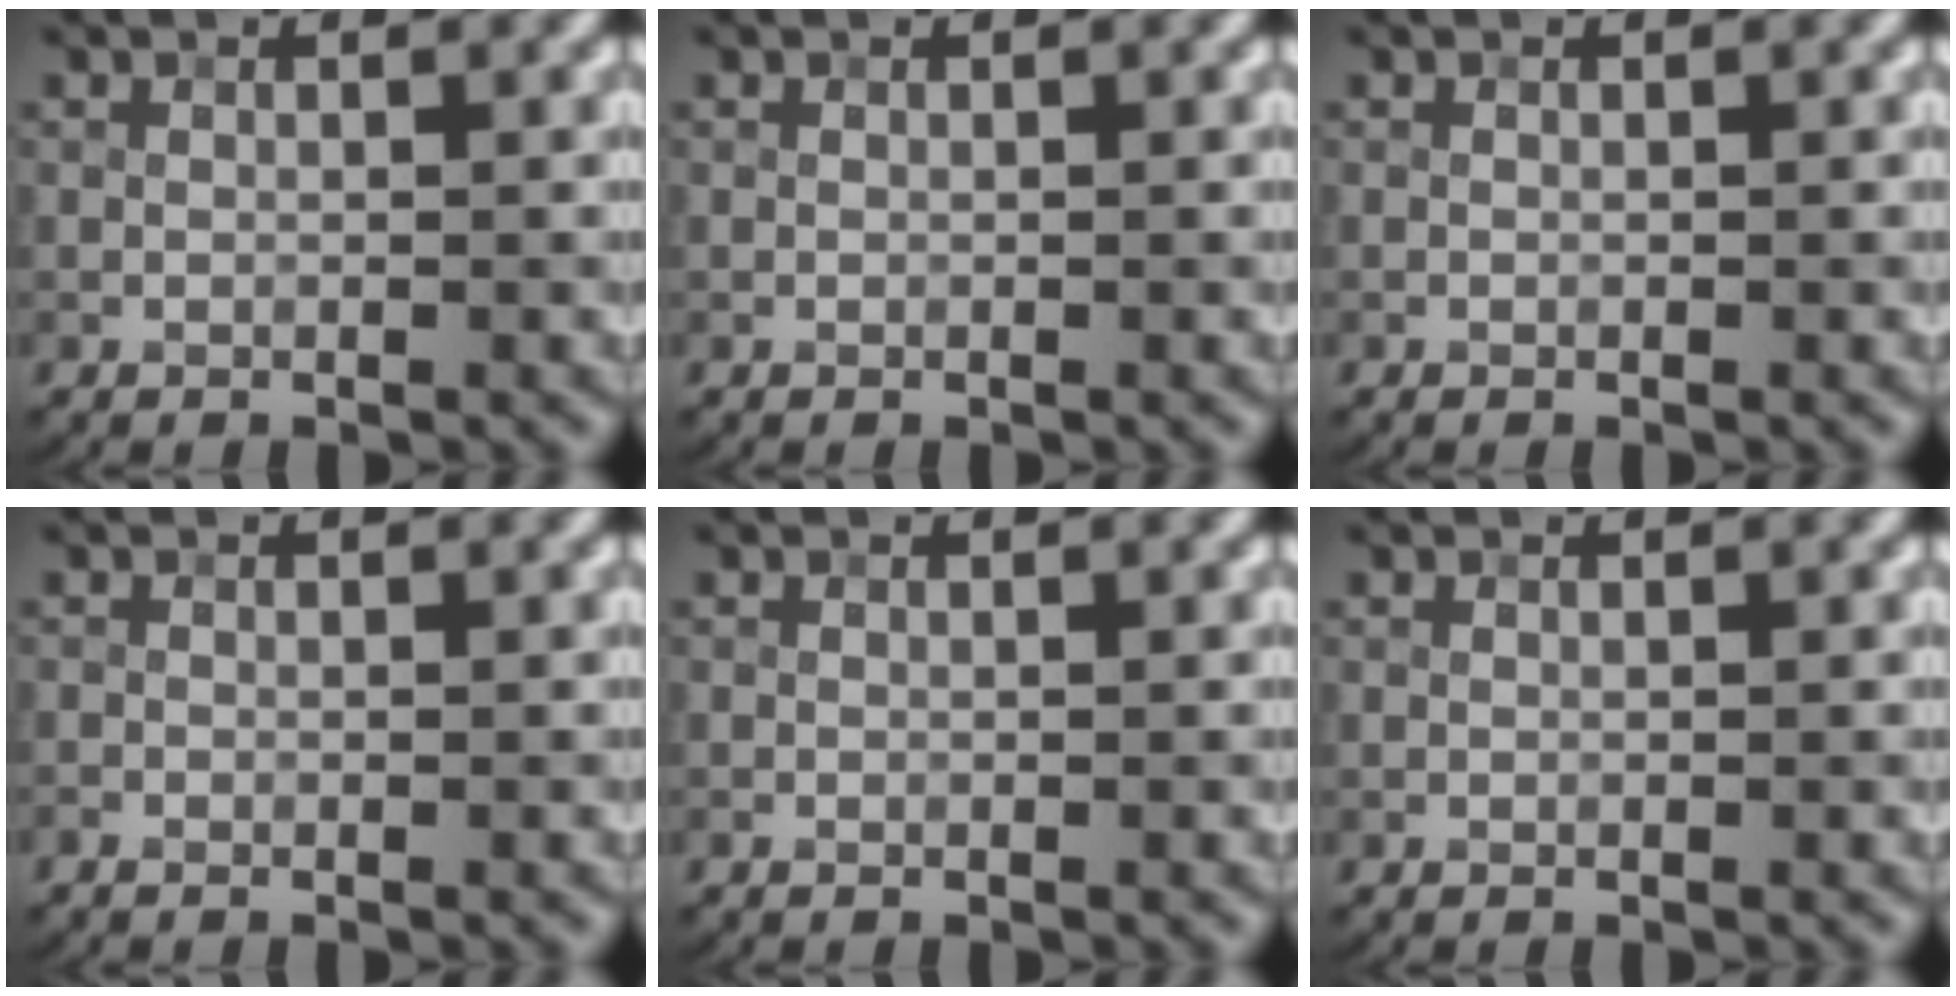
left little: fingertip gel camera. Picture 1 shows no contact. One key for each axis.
{"total": 0.0}
{"total": 0.0}
{"total": 0.5, "fx": -0.5, "fy": 0.1, "fz": 0.2, "tx": -0.001, "ty": -0.002, "tz": -0.009}
{"total": 0.0}
{"total": 0.0}